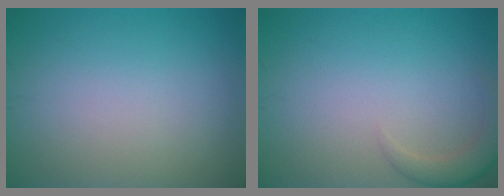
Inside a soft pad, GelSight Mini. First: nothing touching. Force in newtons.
{"total": 2.3, "press": 2.3, "slide": 0.2}